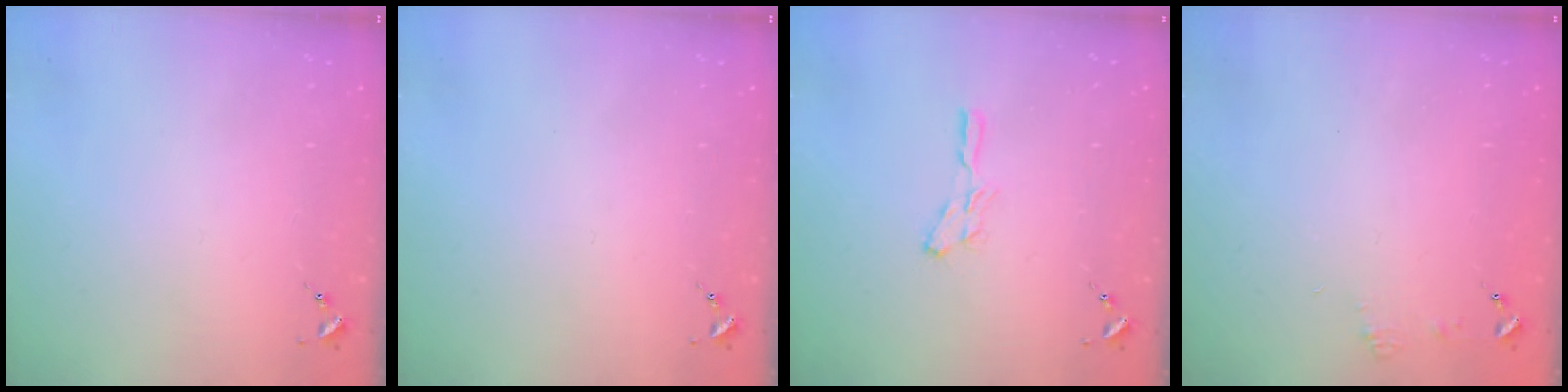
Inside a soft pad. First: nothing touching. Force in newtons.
{"total": 0.0}
{"total": 4.8, "press": 4.7, "slide": 0.3}
{"total": 4.5, "press": 4.4, "slide": 0.5}